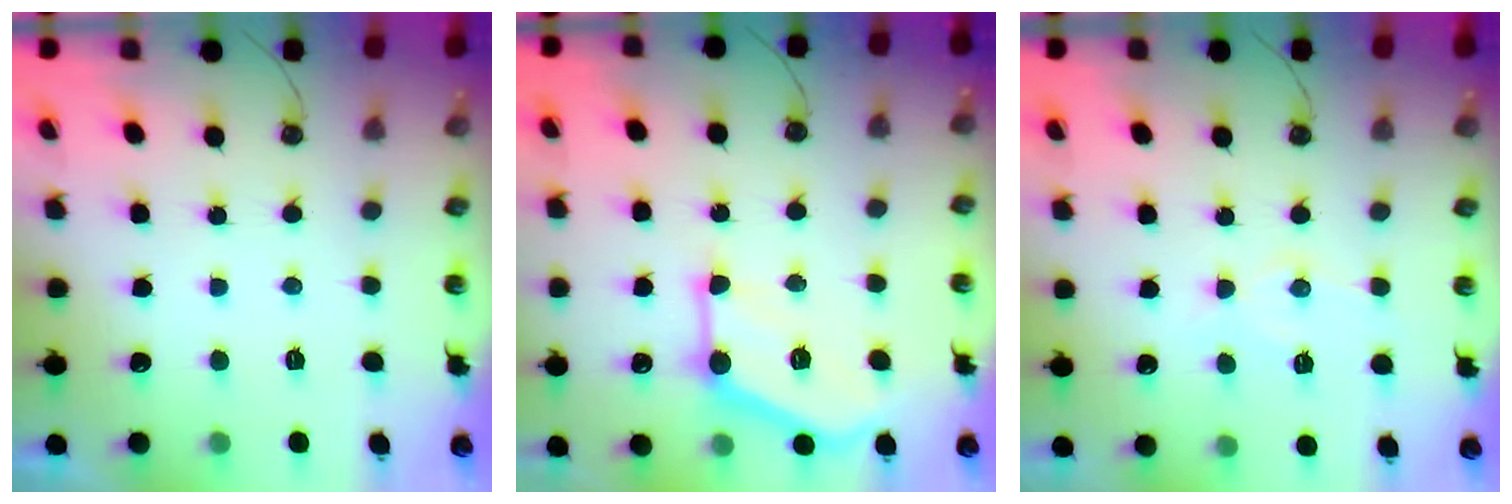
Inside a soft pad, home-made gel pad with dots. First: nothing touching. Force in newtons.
{"total": 14.8, "press": 14.8, "slide": 1.2}
{"total": 8.4, "press": 8.4, "slide": 0.6}